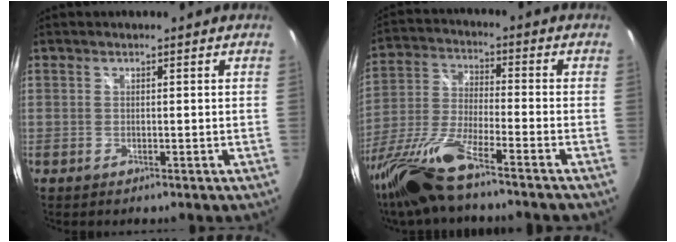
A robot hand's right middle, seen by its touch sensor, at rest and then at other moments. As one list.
[{"total": 15.3, "force": [-11.8, 1.1, 9.7], "torque": [-0.211, -0.039, -0.224]}]